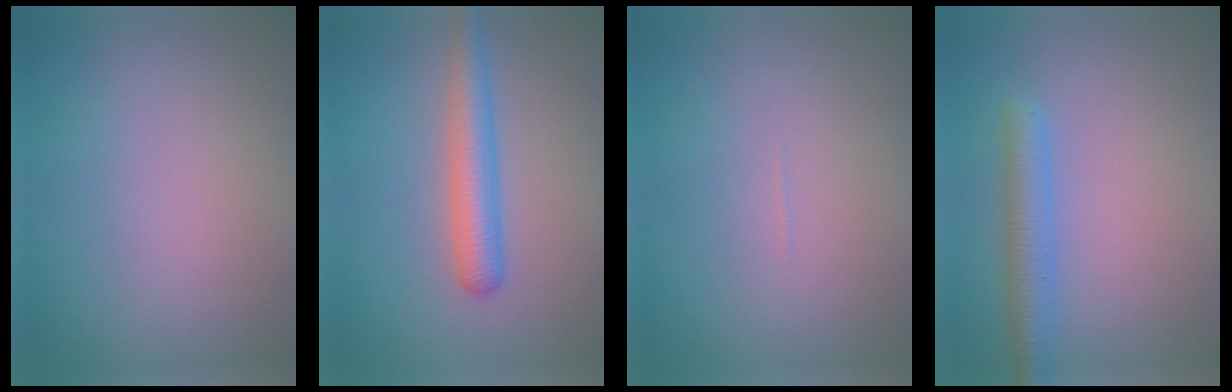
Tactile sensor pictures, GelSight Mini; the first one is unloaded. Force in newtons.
{"total": 3.8, "press": 3.8, "slide": 0.0}
{"total": 0.0}
{"total": 2.9, "press": 2.9, "slide": 0.2}